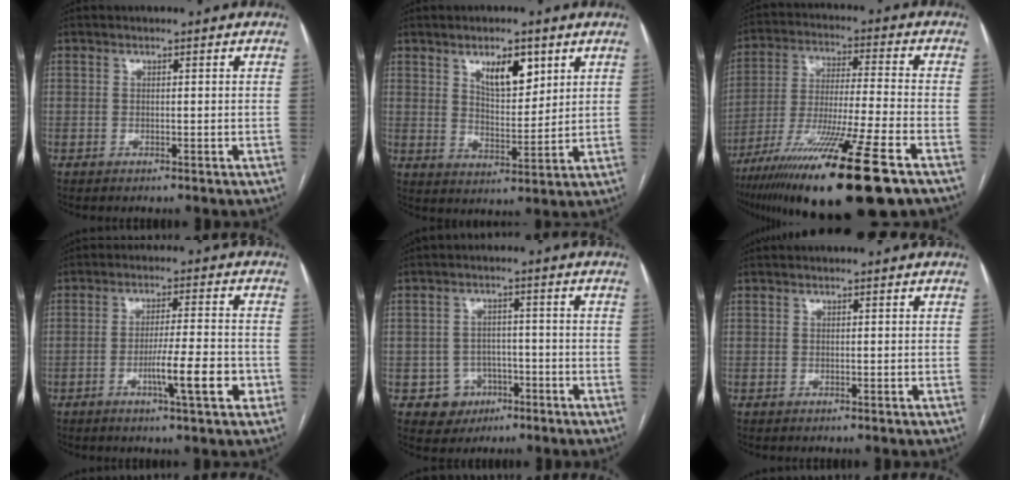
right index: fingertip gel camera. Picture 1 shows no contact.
{"total": 7.4, "force": [4.0, 2.9, 5.5], "torque": [-0.092, -0.003, 0.071]}
{"total": 22.0, "force": [-13.8, 0.5, 17.1], "torque": [-0.278, -0.055, -0.239]}
{"total": 7.6, "force": [-2.8, 0.4, 7.0], "torque": [-0.110, -0.005, -0.044]}
{"total": 5.3, "force": [-2.3, 4.7, 0.5], "torque": [0.002, 0.015, -0.028]}
{"total": 0.0}